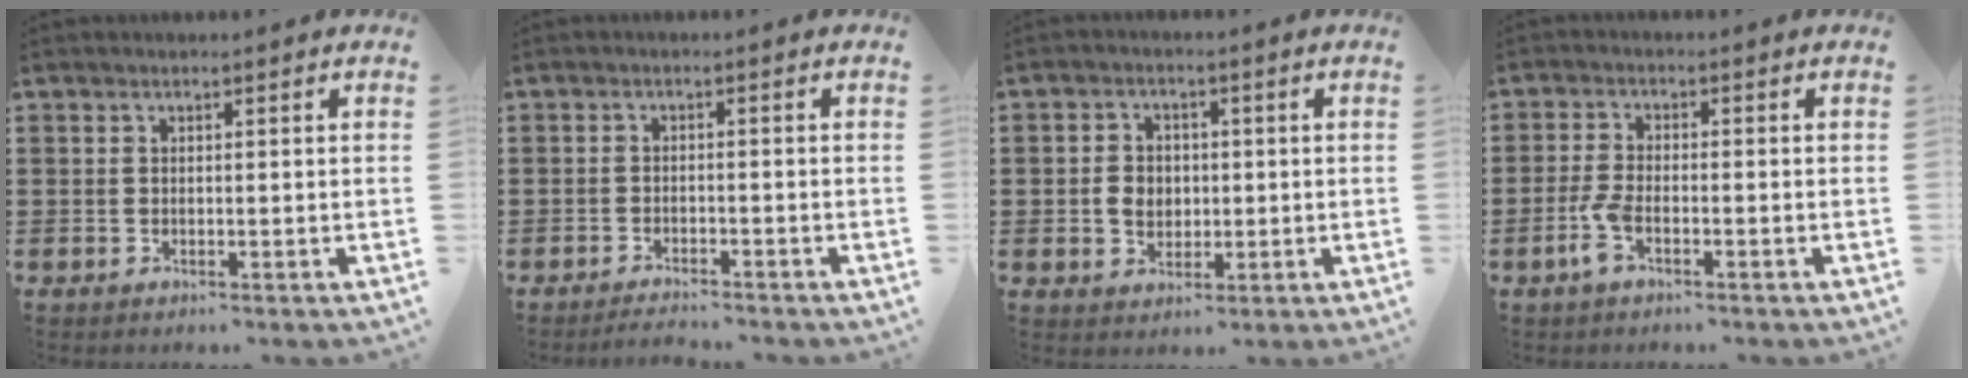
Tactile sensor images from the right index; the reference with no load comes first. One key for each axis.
{"total": 2.0, "fx": -2.0, "fy": -0.1, "fz": 0.1, "tx": -0.005, "ty": 0.001, "tz": -0.041}
{"total": 4.0, "fx": -0.3, "fy": 3.2, "fz": 2.3, "tx": -0.052, "ty": 0.008, "tz": -0.008}
{"total": 3.6, "fx": -1.7, "fy": 1.0, "fz": 3.0, "tx": -0.080, "ty": -0.007, "tz": -0.039}